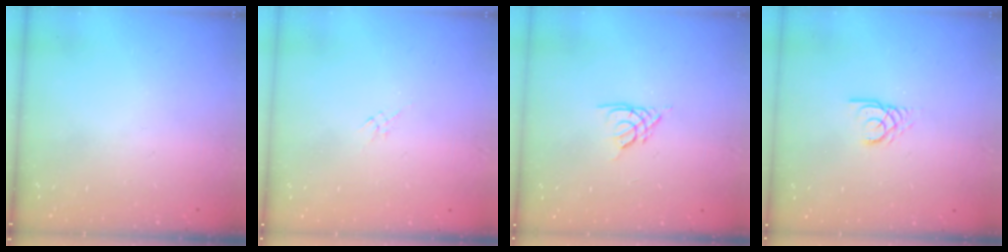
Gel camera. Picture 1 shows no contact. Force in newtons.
{"total": 3.1, "press": 3.0, "slide": 0.7}
{"total": 2.7, "press": 2.7, "slide": 0.4}
{"total": 2.9, "press": 2.9, "slide": 0.2}